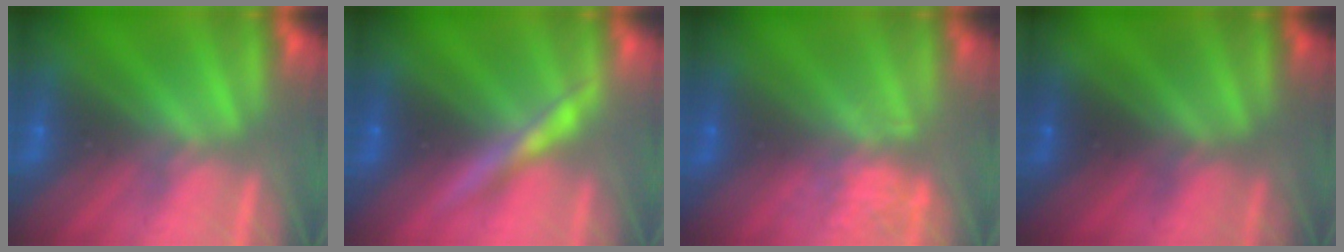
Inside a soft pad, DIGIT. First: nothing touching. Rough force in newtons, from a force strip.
{"total": 3.9}
{"total": 4.5}
{"total": 1.9}